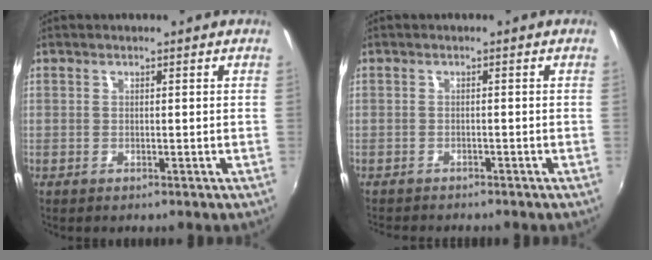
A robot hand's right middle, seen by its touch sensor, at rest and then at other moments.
{"total": 3.4, "force": [-3.2, 0.7, 0.9], "torque": [-0.028, -0.013, -0.051]}